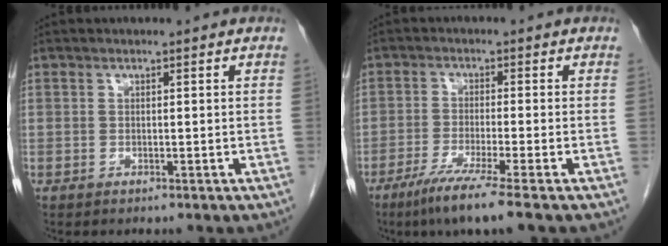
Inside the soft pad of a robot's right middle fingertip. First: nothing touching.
{"total": 7.5, "force": [-5.1, -1.3, 5.4], "torque": [-0.098, -0.027, -0.094]}